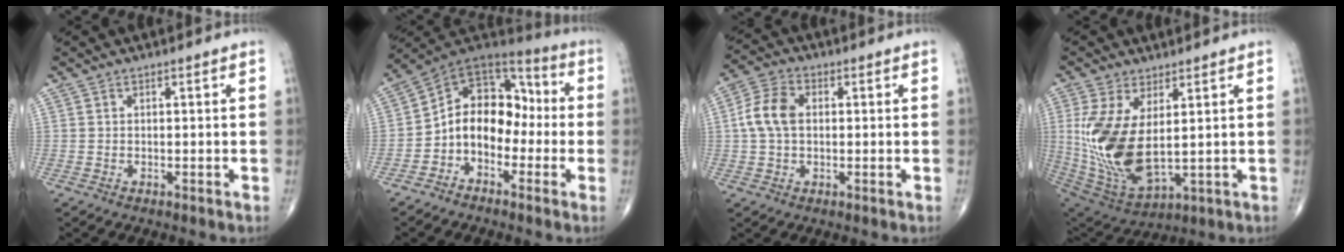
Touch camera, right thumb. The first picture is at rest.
{"total": 12.8, "force": [-2.8, 9.4, 8.2], "torque": [-0.094, 0.070, -0.063]}
{"total": 7.5, "force": [0.6, 5.1, 5.5], "torque": [-0.113, 0.019, 0.005]}
{"total": 16.2, "force": [1.8, 7.9, 14.1], "torque": [-0.299, -0.023, 0.058]}